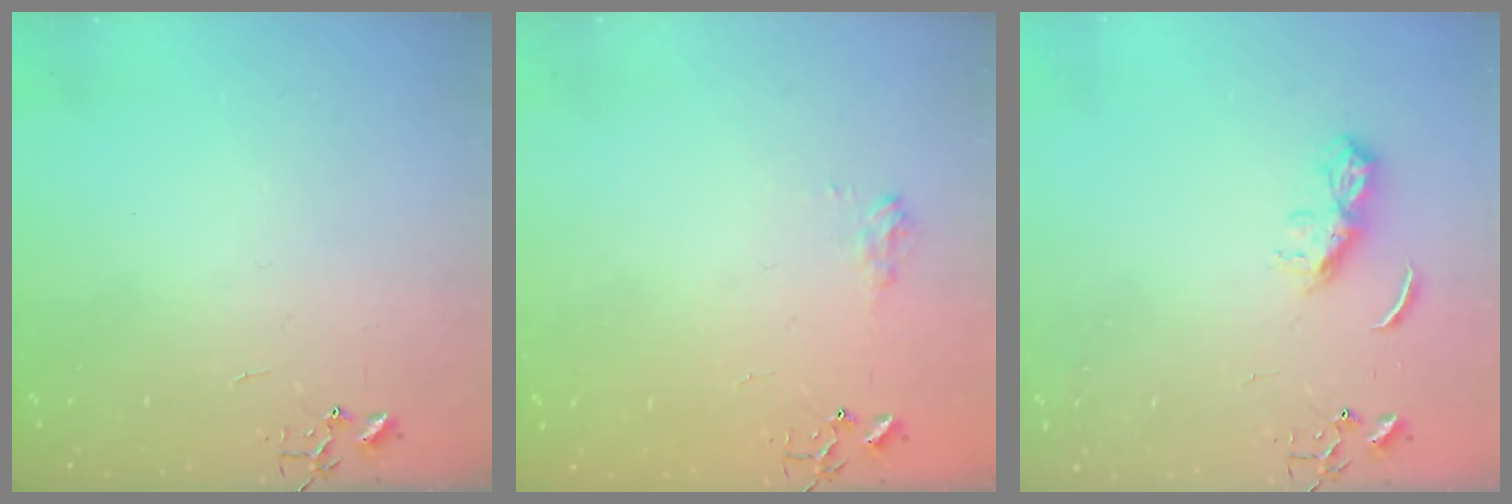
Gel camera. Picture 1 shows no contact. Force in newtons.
{"total": 7.8, "press": 7.8, "slide": 0.7}
{"total": 6.7, "press": 6.7, "slide": 0.6}